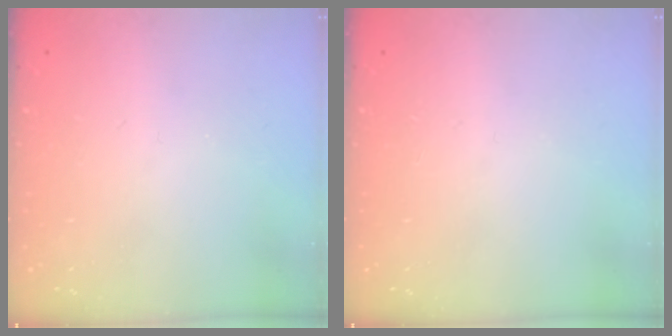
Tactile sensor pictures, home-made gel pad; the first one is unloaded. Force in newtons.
{"total": 0.0}